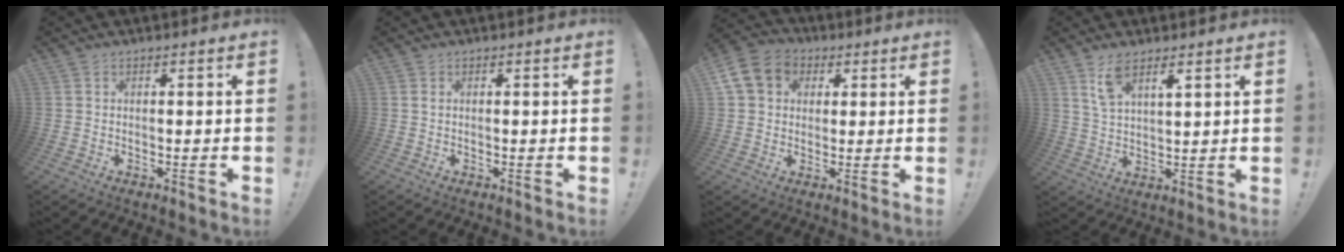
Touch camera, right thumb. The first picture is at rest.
{"total": 0.5, "force": [0.2, 0.2, 0.5], "torque": [-0.012, 0.004, 0.003]}
{"total": 11.6, "force": [3.6, 9.5, 5.5], "torque": [-0.091, -0.001, 0.075]}
{"total": 6.5, "force": [4.8, 2.3, 3.8], "torque": [-0.065, -0.021, 0.086]}